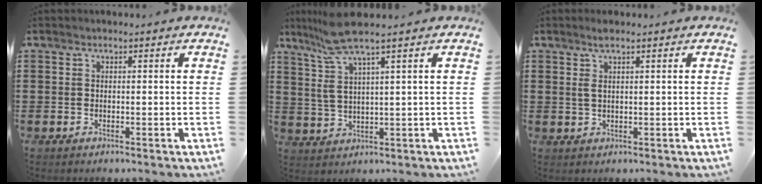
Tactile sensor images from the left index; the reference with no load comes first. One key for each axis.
{"total": 6.8, "fx": 4.3, "fy": 0.2, "fz": 5.3, "tx": -0.133, "ty": -0.014, "tz": 0.068}
{"total": 2.6, "fx": 1.2, "fy": 0.6, "fz": 2.1, "tx": -0.052, "ty": 0.002, "tz": 0.018}